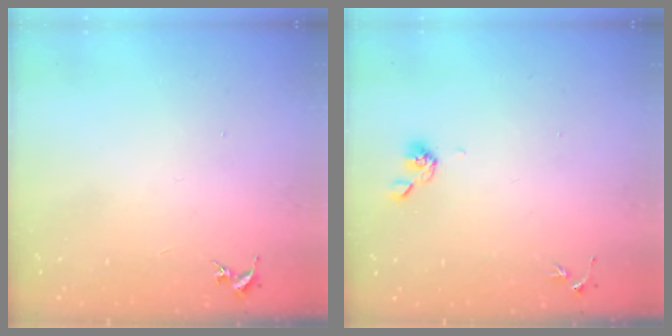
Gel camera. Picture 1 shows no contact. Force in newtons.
{"total": 6.3, "press": 6.0, "slide": 1.8}